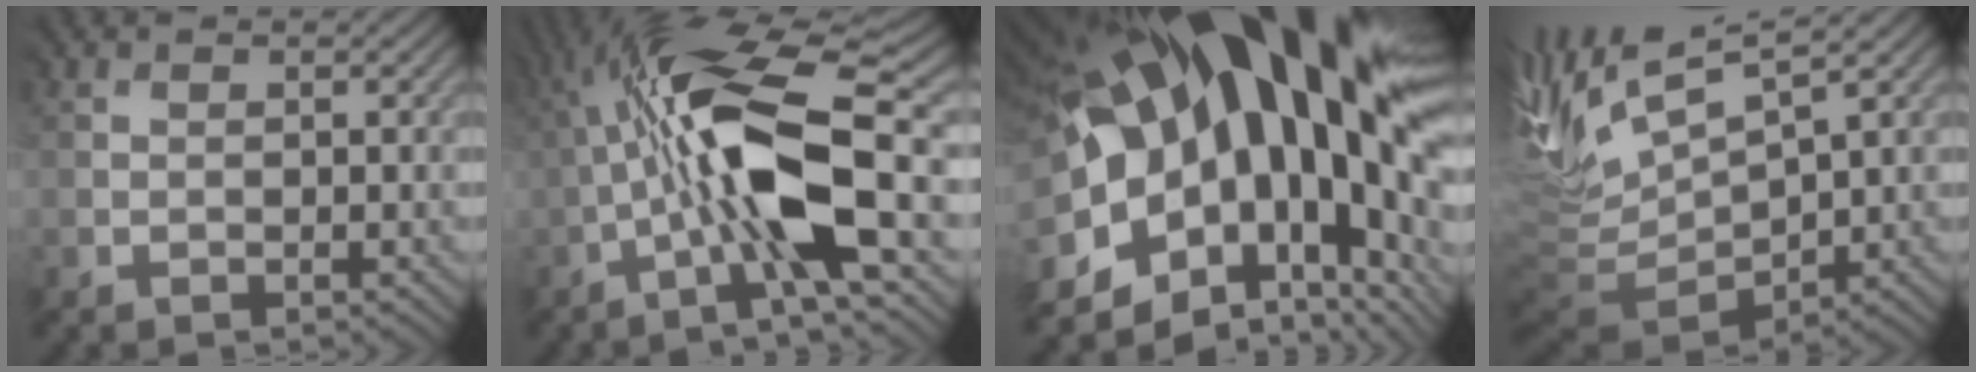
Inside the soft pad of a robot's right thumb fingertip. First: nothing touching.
{"total": 14.4, "force": [-1.7, 3.7, 13.8], "torque": [-0.263, 0.015, -0.034]}
{"total": 20.9, "force": [3.5, 11.3, 17.3], "torque": [-0.291, -0.030, 0.072]}
{"total": 11.2, "force": [3.6, 5.0, 9.4], "torque": [-0.245, 0.010, 0.080]}